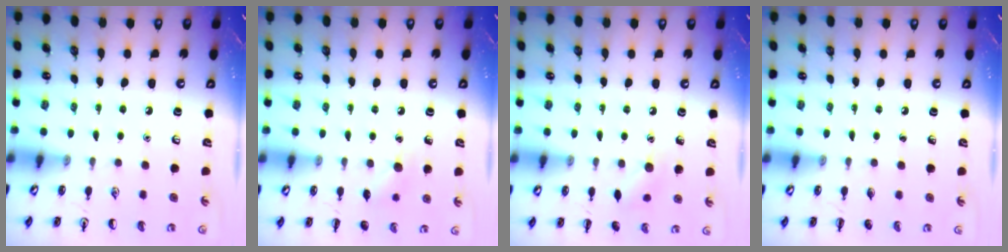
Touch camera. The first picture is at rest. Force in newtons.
{"total": 7.1, "press": 6.9, "slide": 1.9}
{"total": 7.0, "press": 6.8, "slide": 1.8}
{"total": 0.0}